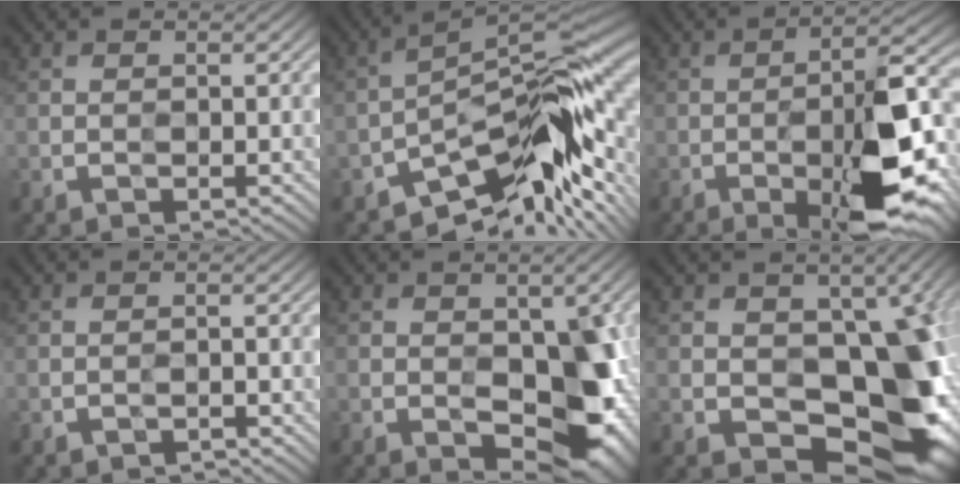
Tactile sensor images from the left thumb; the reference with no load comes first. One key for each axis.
{"total": 12.0, "fx": -7.5, "fy": 3.4, "fz": 8.7, "tx": -0.129, "ty": 0.008, "tz": -0.131}
{"total": 12.1, "fx": -5.4, "fy": 2.9, "fz": 10.4, "tx": -0.154, "ty": 0.007, "tz": -0.086}
{"total": 1.1, "fx": -0.7, "fy": -0.4, "fz": -0.8, "tx": 0.016, "ty": 0.004, "tz": -0.009}
{"total": 11.2, "fx": -2.8, "fy": 6.2, "fz": 8.9, "tx": -0.113, "ty": -0.007, "tz": -0.038}
{"total": 14.0, "fx": -2.1, "fy": 9.2, "fz": 10.4, "tx": -0.120, "ty": -0.019, "tz": -0.023}